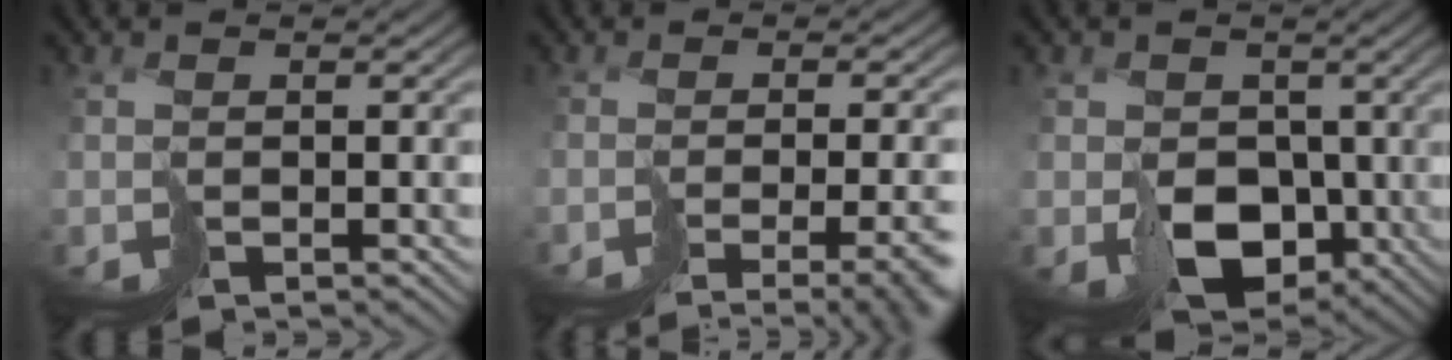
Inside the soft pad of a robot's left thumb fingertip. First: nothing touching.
{"total": 8.3, "force": [-5.5, 2.3, 5.8], "torque": [-0.060, -0.016, -0.038]}
{"total": 7.0, "force": [-0.8, 5.8, 3.8], "torque": [-0.068, -0.018, -0.013]}